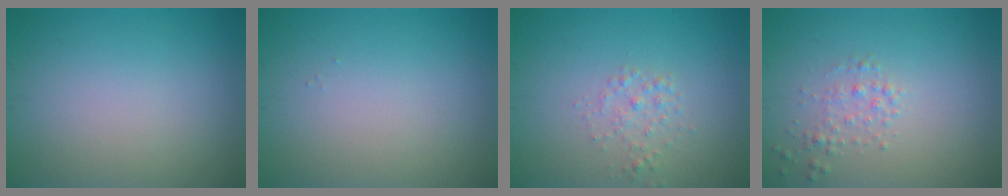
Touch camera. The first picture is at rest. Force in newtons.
{"total": 0.0}
{"total": 1.4, "press": 1.4, "slide": 0.0}
{"total": 1.4, "press": 1.4, "slide": 0.1}